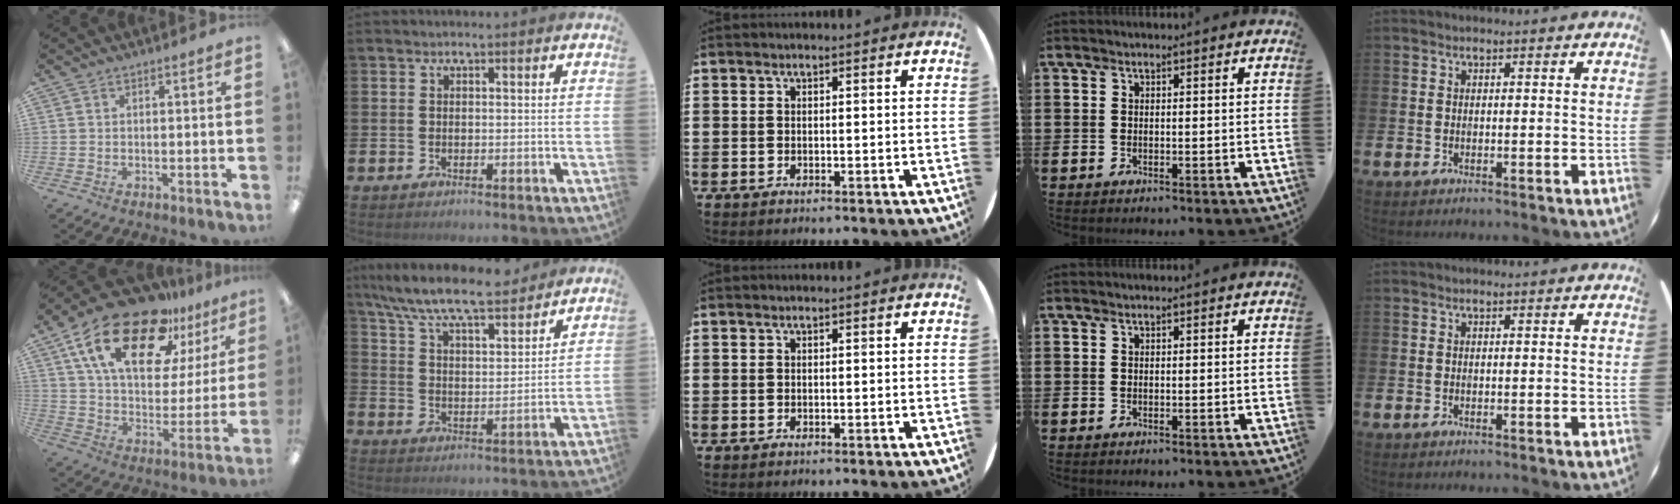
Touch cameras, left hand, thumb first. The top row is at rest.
{"thumb": {"total": 22.8, "force": [14.8, 10.0, 14.3], "torque": [-0.255, -0.082, 0.256]}, "index": {"total": 9.5, "force": [8.7, 1.4, 3.5], "torque": [-0.098, -0.053, 0.151]}}